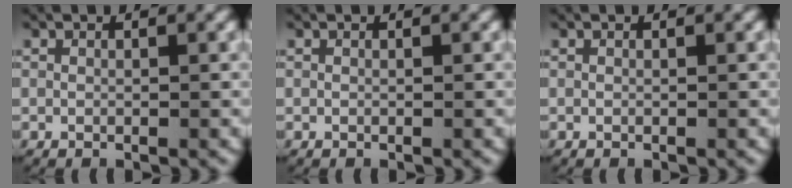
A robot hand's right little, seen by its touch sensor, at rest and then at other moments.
{"total": 0.0}
{"total": 0.0}